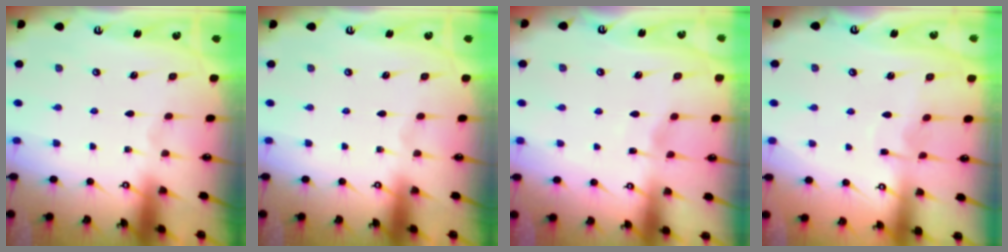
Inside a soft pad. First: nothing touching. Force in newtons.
{"total": 0.0}
{"total": 3.0, "press": 2.9, "slide": 0.3}
{"total": 3.1, "press": 3.1, "slide": 0.4}